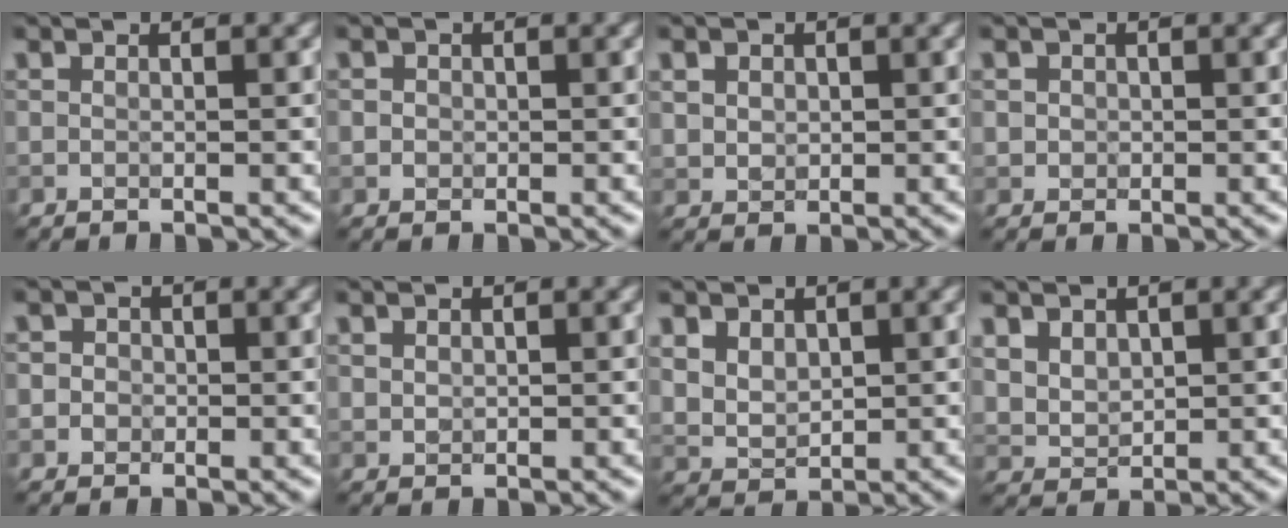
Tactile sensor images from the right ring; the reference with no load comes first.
{"total": 0.9, "force": [0.0, 0.8, 0.2], "torque": [0.002, -0.004, 0.000]}
{"total": 2.5, "force": [1.1, 2.0, 1.1], "torque": [-0.036, 0.003, 0.031]}
{"total": 1.0, "force": [0.1, 1.0, 0.3], "torque": [0.004, -0.004, 0.004]}
{"total": 2.6, "force": [0.6, 2.3, 1.0], "torque": [0.008, 0.012, -0.010]}
{"total": 0.9, "force": [0.5, 0.7, 0.3], "torque": [-0.007, -0.002, 0.013]}
{"total": 3.7, "force": [1.7, 2.7, 1.9], "torque": [-0.053, 0.002, 0.039]}
{"total": 3.2, "force": [1.6, 2.3, 1.5], "torque": [-0.044, -0.002, 0.040]}